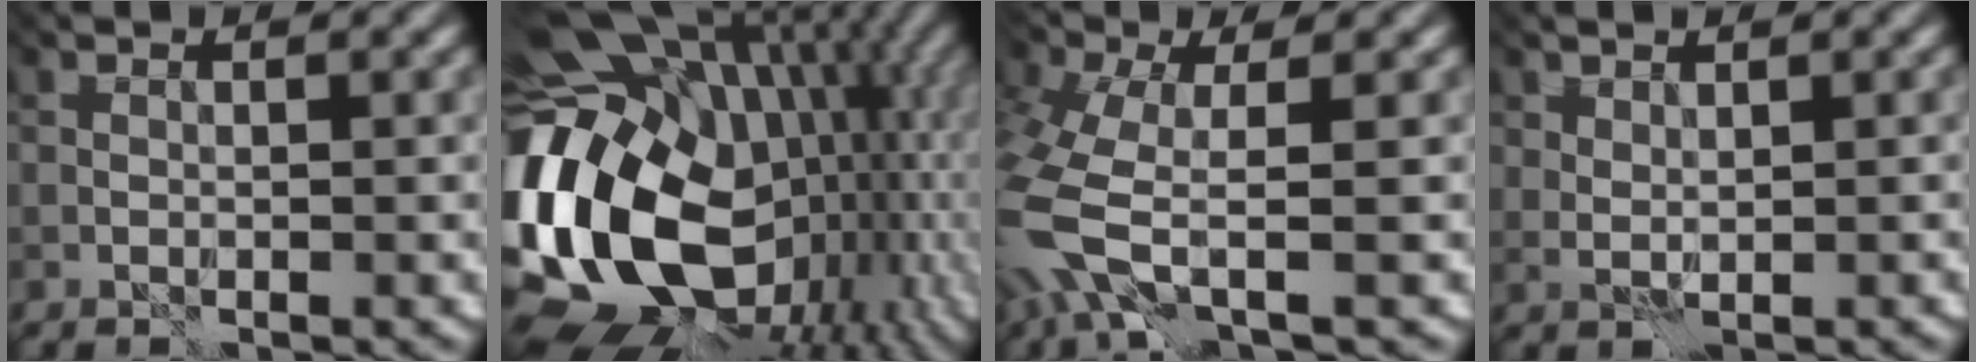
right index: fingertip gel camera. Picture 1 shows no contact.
{"total": 19.6, "force": [-0.6, 14.3, 13.4], "torque": [-0.264, -0.014, 0.005]}
{"total": 7.0, "force": [-2.0, 3.1, 5.9], "torque": [-0.170, -0.022, -0.048]}
{"total": 1.2, "force": [1.2, 0.2, -0.1], "torque": [-0.001, -0.001, 0.025]}